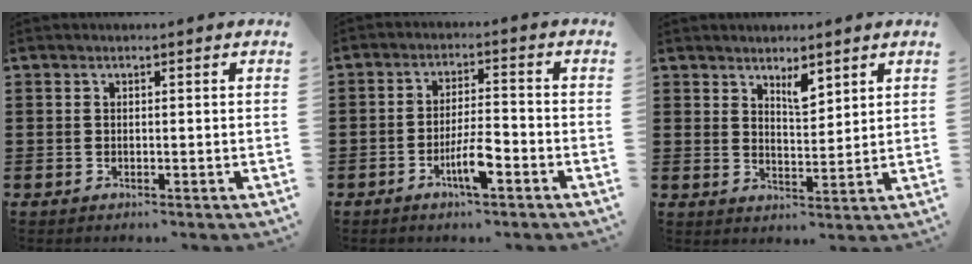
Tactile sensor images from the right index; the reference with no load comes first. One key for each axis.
{"total": 5.7, "fx": -2.8, "fy": 1.3, "fz": 4.8, "tx": -0.092, "ty": 0.000, "tz": -0.052}
{"total": 3.7, "fx": 2.8, "fy": 1.1, "fz": 2.0, "tx": -0.029, "ty": -0.005, "tz": 0.047}